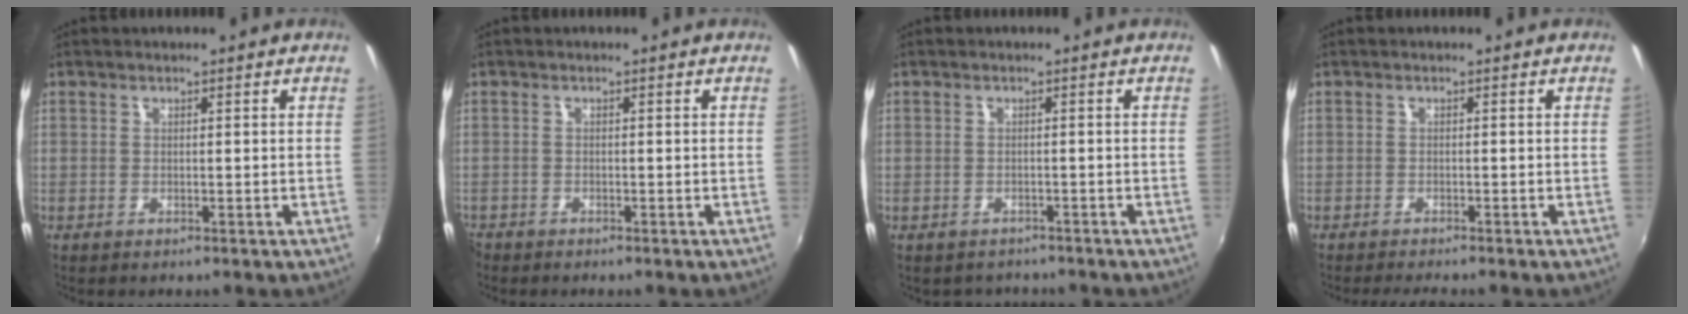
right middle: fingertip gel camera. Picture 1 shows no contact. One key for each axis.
{"total": 1.5, "fx": -1.4, "fy": 0.7, "fz": 0.1, "tx": -0.009, "ty": -0.005, "tz": -0.028}
{"total": 2.3, "fx": -1.7, "fy": 1.5, "fz": -0.1, "tx": -0.006, "ty": 0.002, "tz": -0.024}
{"total": 3.3, "fx": -3.0, "fy": 0.1, "fz": 1.4, "tx": -0.033, "ty": -0.015, "tz": -0.051}